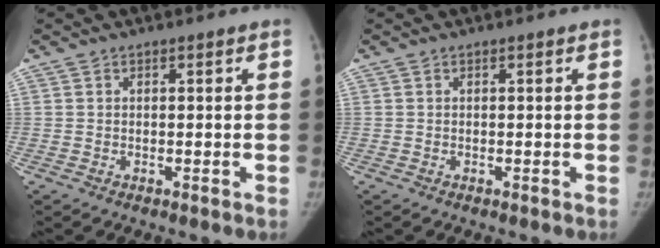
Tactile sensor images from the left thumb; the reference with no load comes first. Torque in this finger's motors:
{"motor_torque": [0.00, 0.00, 0.08, -0.06, 0.00]}